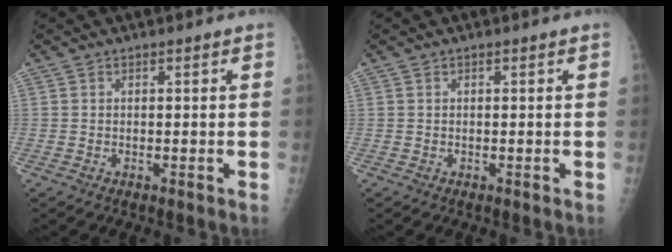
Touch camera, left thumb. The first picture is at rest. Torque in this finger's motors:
{"motor_torque": [0.02, 0.03, -0.01, 0.00, 0.00]}